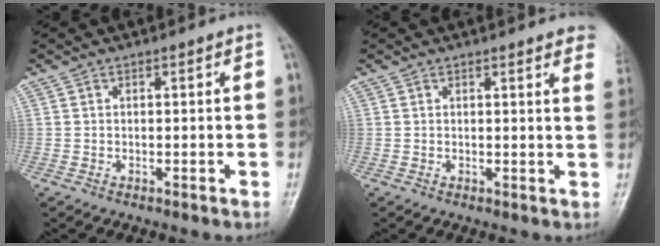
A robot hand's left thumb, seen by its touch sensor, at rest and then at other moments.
{"total": 7.2, "force": [5.9, 1.3, 3.9], "torque": [-0.029, -0.015, 0.048]}